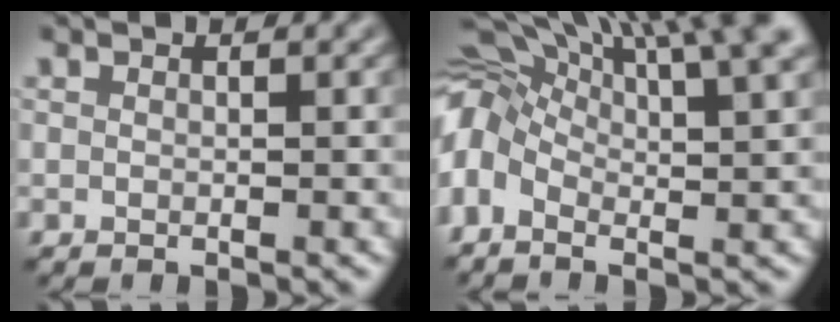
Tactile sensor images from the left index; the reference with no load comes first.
{"total": 13.7, "force": [4.2, 6.4, 11.3], "torque": [-0.230, 0.017, 0.065]}